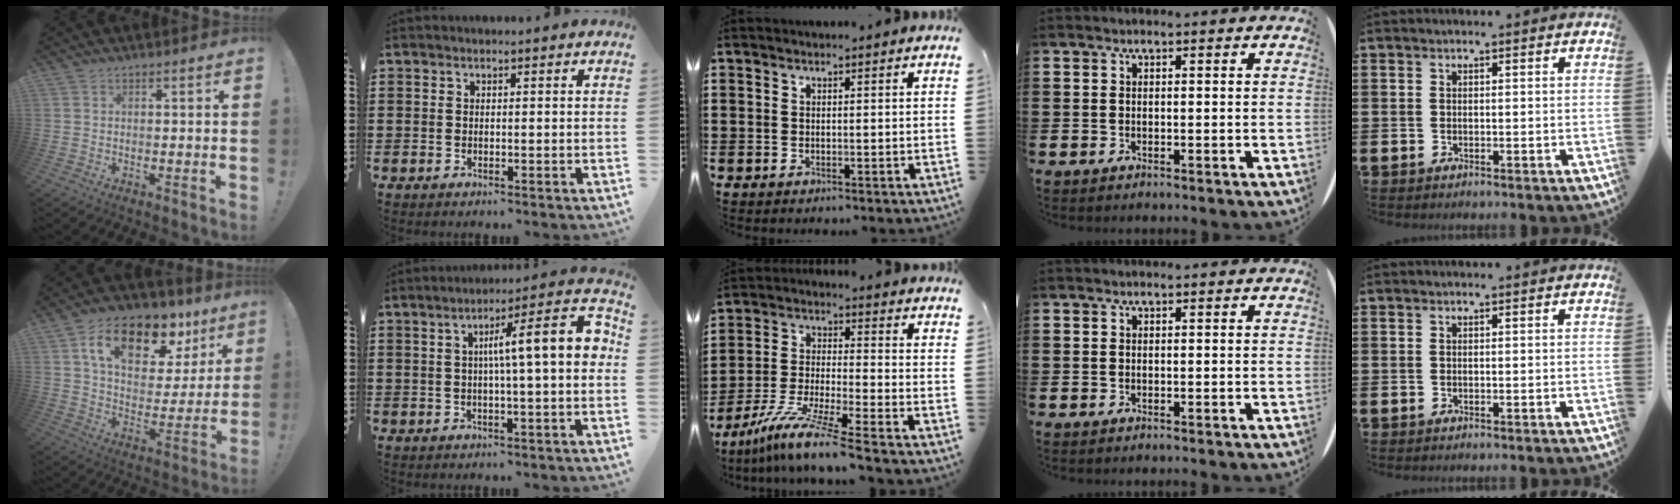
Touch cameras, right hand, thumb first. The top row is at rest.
{"thumb": {"total": 18.3, "force": [10.1, 9.9, 11.6], "torque": [-0.185, -0.047, 0.175]}, "index": {"total": 9.9, "force": [0.9, 1.2, 9.8], "torque": [-0.153, -0.007, 0.006]}, "middle": {"total": 8.7, "force": [-7.0, -0.2, 5.1], "torque": [-0.104, -0.010, -0.137]}}